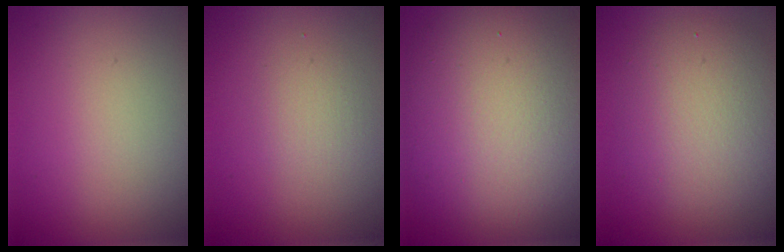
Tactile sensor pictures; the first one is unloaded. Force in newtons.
{"total": 1.5, "press": 1.5, "slide": 0.1}
{"total": 13.5, "press": 13.5, "slide": 0.6}
{"total": 5.4, "press": 5.3, "slide": 0.2}